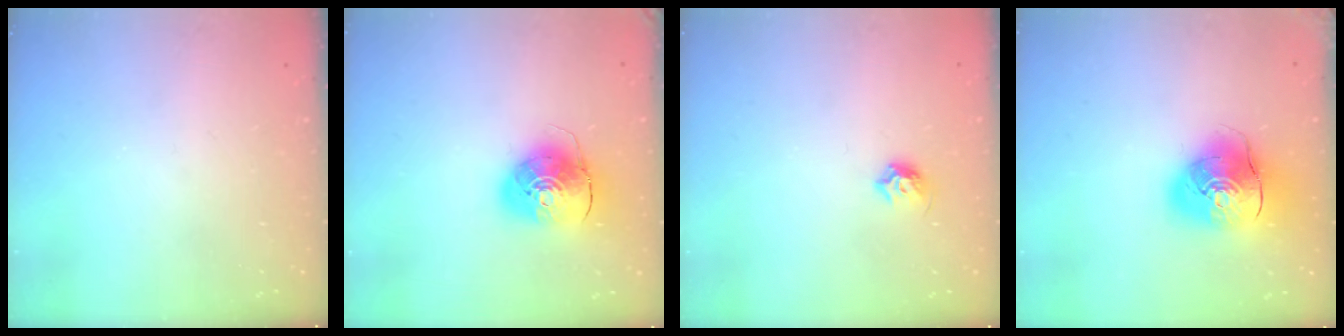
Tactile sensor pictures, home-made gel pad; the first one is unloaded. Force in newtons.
{"total": 10.1, "press": 10.0, "slide": 1.5}
{"total": 5.5, "press": 5.4, "slide": 0.8}
{"total": 13.9, "press": 13.7, "slide": 2.3}